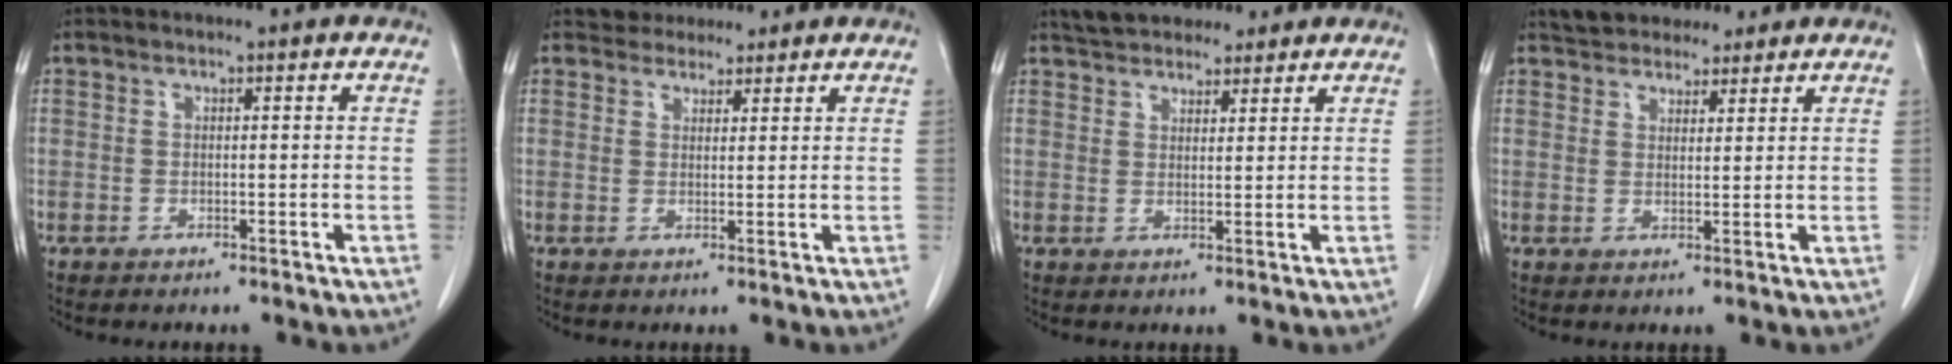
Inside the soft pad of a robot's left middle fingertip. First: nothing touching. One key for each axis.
{"total": 3.1, "fx": 2.9, "fy": 1.3, "fz": 0.1, "tx": -0.001, "ty": 0.013, "tz": 0.047}
{"total": 7.9, "fx": 6.8, "fy": 2.9, "fz": 2.7, "tx": -0.035, "ty": 0.020, "tz": 0.114}
{"total": 7.0, "fx": 6.1, "fy": 2.8, "fz": 2.0, "tx": -0.021, "ty": 0.018, "tz": 0.100}